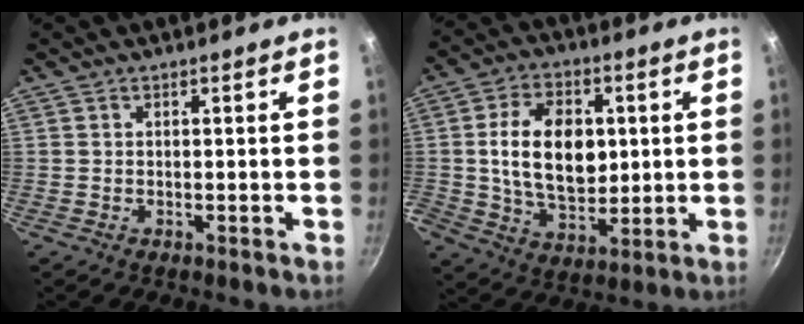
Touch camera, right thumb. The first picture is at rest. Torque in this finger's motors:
{"motor_torque": [2.31, 2.70, 2.31, -0.47, 0.42]}